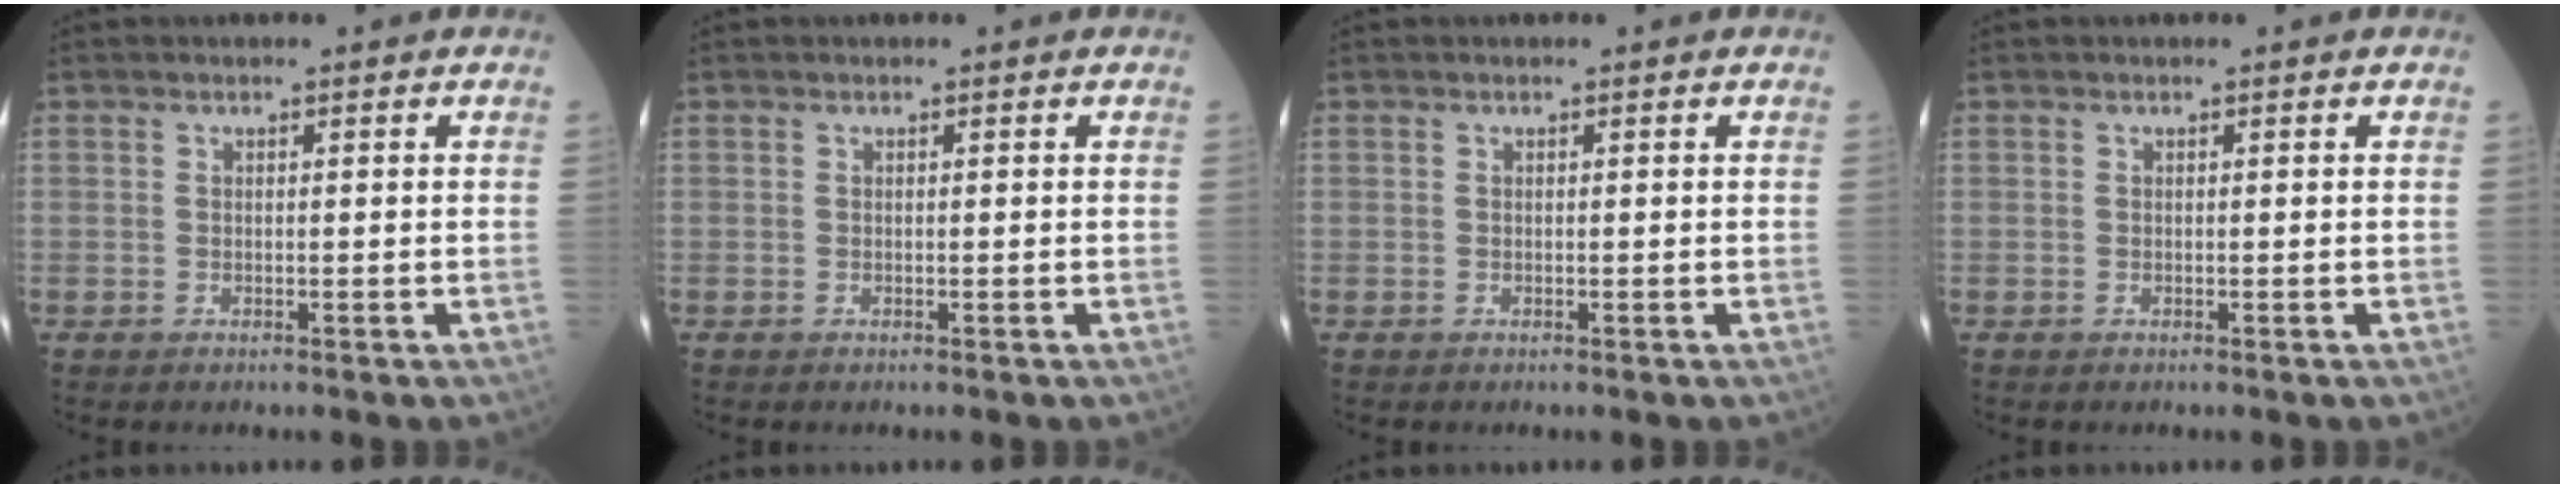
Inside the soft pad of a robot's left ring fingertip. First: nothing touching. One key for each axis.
{"total": 0.0}
{"total": 0.0}
{"total": 0.0}